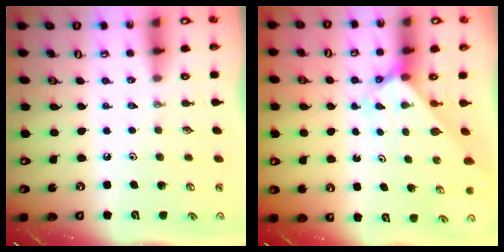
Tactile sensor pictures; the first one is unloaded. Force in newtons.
{"total": 2.1, "press": 2.1, "slide": 0.2}